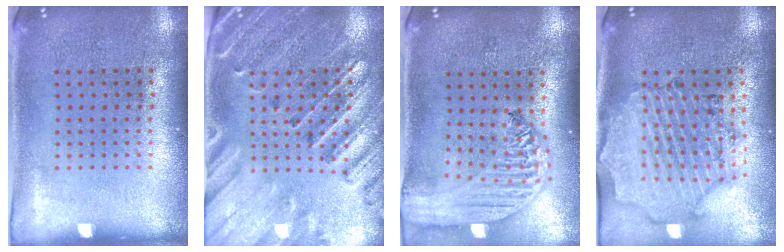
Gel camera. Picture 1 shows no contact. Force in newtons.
{"total": 2.9, "press": 2.7, "slide": 0.9}
{"total": 2.9, "press": 2.3, "slide": 1.8}
{"total": 1.7, "press": 1.7, "slide": 0.3}